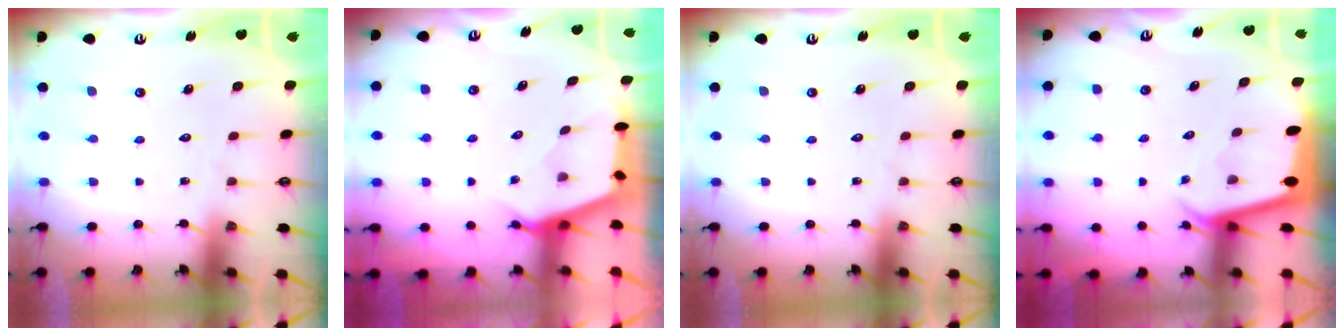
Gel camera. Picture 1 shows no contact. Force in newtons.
{"total": 2.7, "press": 2.7, "slide": 0.3}
{"total": 0.0}
{"total": 2.0, "press": 2.0, "slide": 0.2}